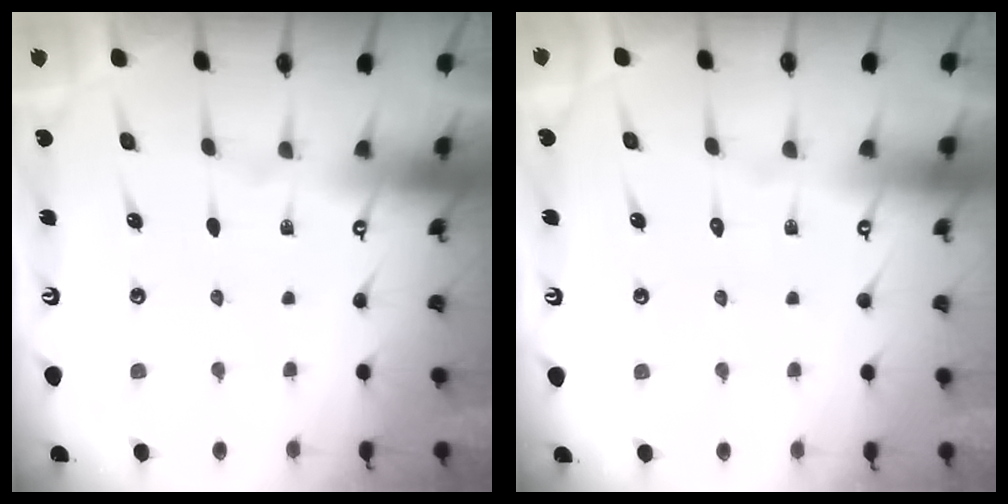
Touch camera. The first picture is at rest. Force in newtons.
{"total": 1.6, "press": 1.6, "slide": 0.2}